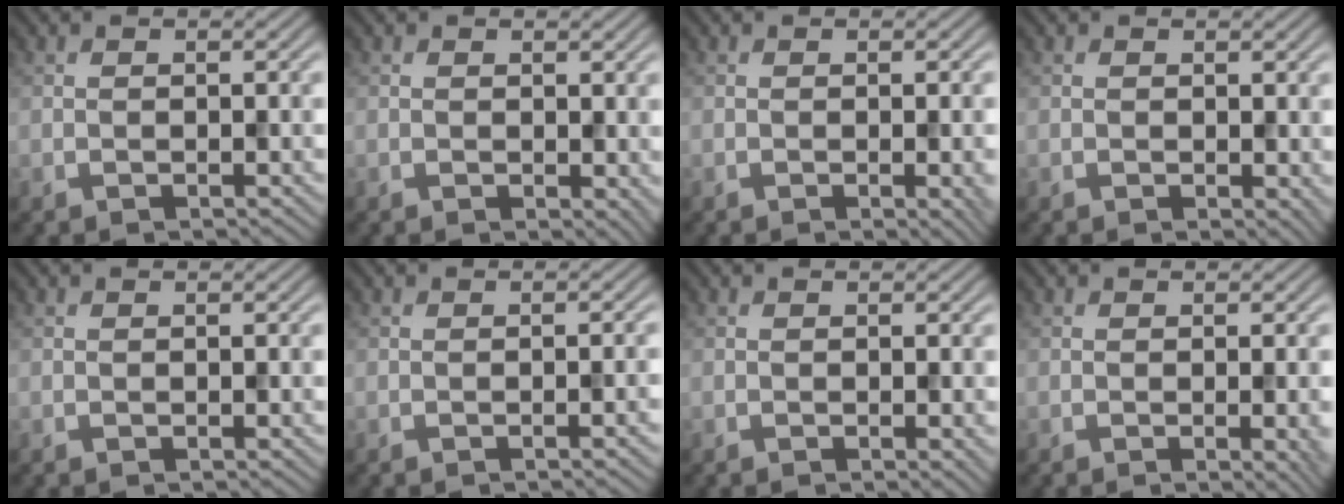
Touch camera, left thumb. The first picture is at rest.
{"total": 1.4, "force": [0.2, 0.9, 1.0], "torque": [-0.011, -0.005, 0.005]}
{"total": 2.1, "force": [-0.4, 0.4, 2.1], "torque": [-0.026, -0.002, -0.006]}
{"total": 1.2, "force": [0.1, 0.7, 1.0], "torque": [-0.009, -0.005, 0.004]}
{"total": 0.0}
{"total": 1.4, "force": [-0.4, 0.3, 1.3], "torque": [-0.014, 0.004, -0.009]}
{"total": 0.7, "force": [-0.1, 0.1, 0.7], "torque": [-0.010, -0.005, -0.003]}
{"total": 2.5, "force": [-0.4, 0.5, 2.4], "torque": [-0.031, -0.002, -0.007]}